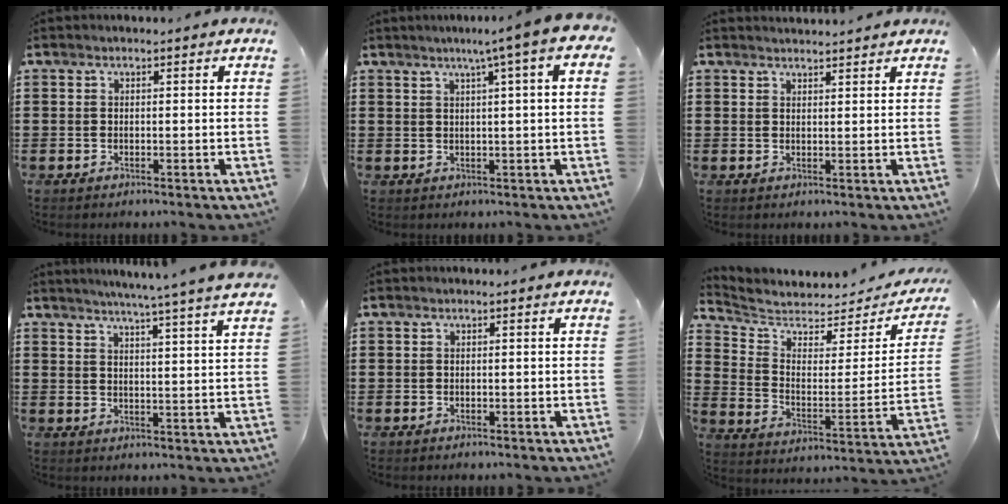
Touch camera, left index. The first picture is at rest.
{"total": 5.3, "force": [2.3, -0.6, 4.8], "torque": [-0.085, -0.007, 0.033]}
{"total": 1.5, "force": [1.5, 0.0, 0.0], "torque": [-0.004, 0.000, 0.029]}
{"total": 4.7, "force": [4.2, -1.3, 1.5], "torque": [-0.036, -0.031, 0.067]}
{"total": 0.0}
{"total": 4.4, "force": [4.1, 1.3, 1.0], "torque": [-0.048, -0.035, 0.065]}